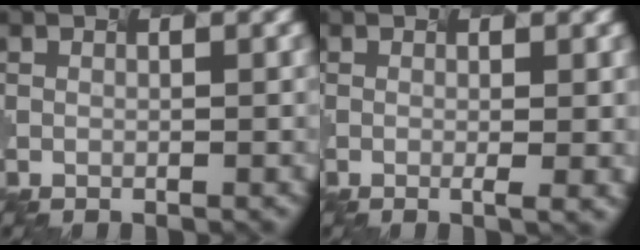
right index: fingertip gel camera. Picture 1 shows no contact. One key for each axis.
{"total": 1.3, "fx": -0.5, "fy": -0.2, "fz": 1.2, "tx": -0.023, "ty": 0.001, "tz": 0.007}